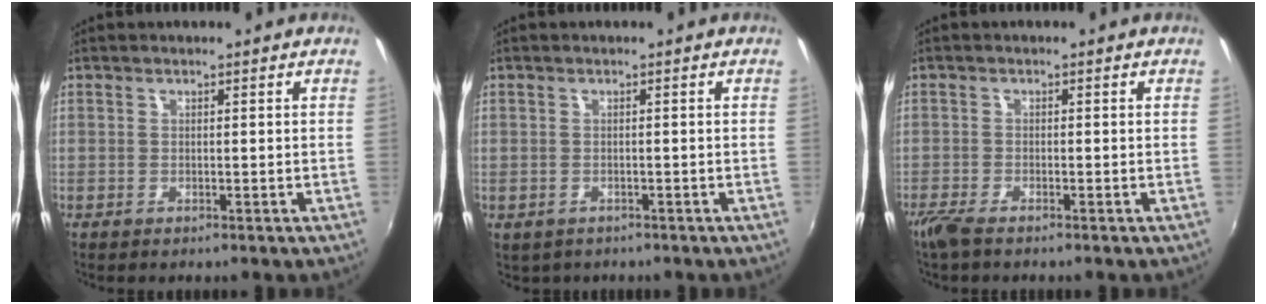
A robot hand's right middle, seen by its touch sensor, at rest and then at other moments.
{"total": 2.0, "force": [-0.8, 1.7, 0.6], "torque": [-0.017, -0.006, -0.009]}
{"total": 3.1, "force": [-2.5, 0.3, 1.9], "torque": [-0.047, -0.011, -0.052]}